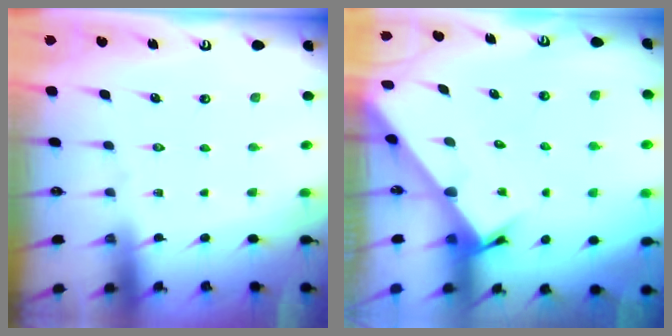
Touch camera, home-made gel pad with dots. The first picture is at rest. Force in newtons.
{"total": 3.4, "press": 3.4, "slide": 0.2}